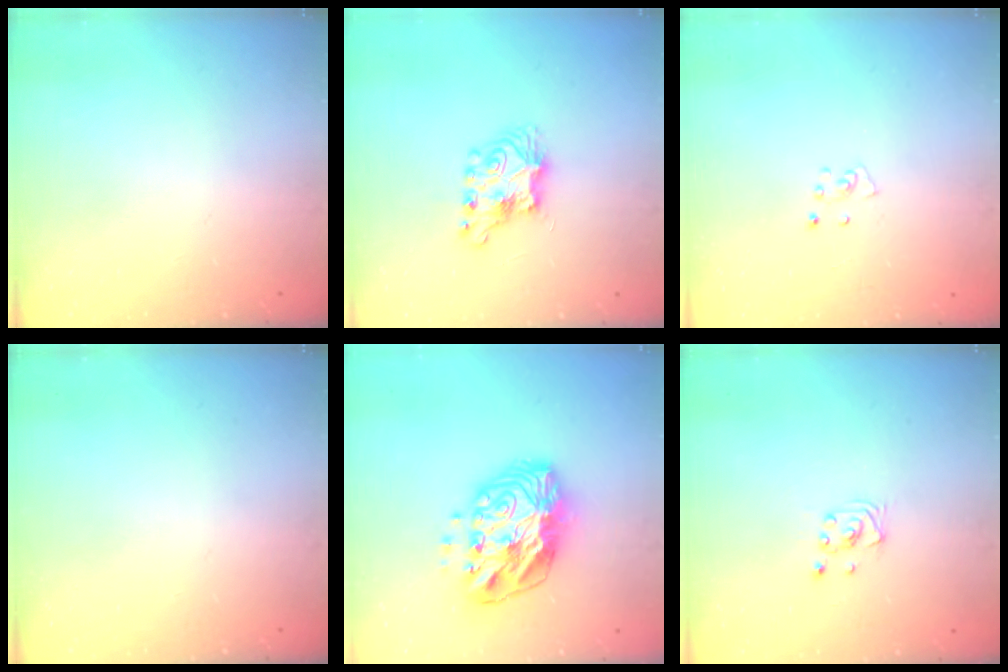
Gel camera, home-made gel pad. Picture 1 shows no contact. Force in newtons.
{"total": 8.2, "press": 8.1, "slide": 0.8}
{"total": 3.5, "press": 3.5, "slide": 0.3}
{"total": 0.0}
{"total": 14.1, "press": 14.0, "slide": 1.1}
{"total": 2.0, "press": 2.0, "slide": 0.1}